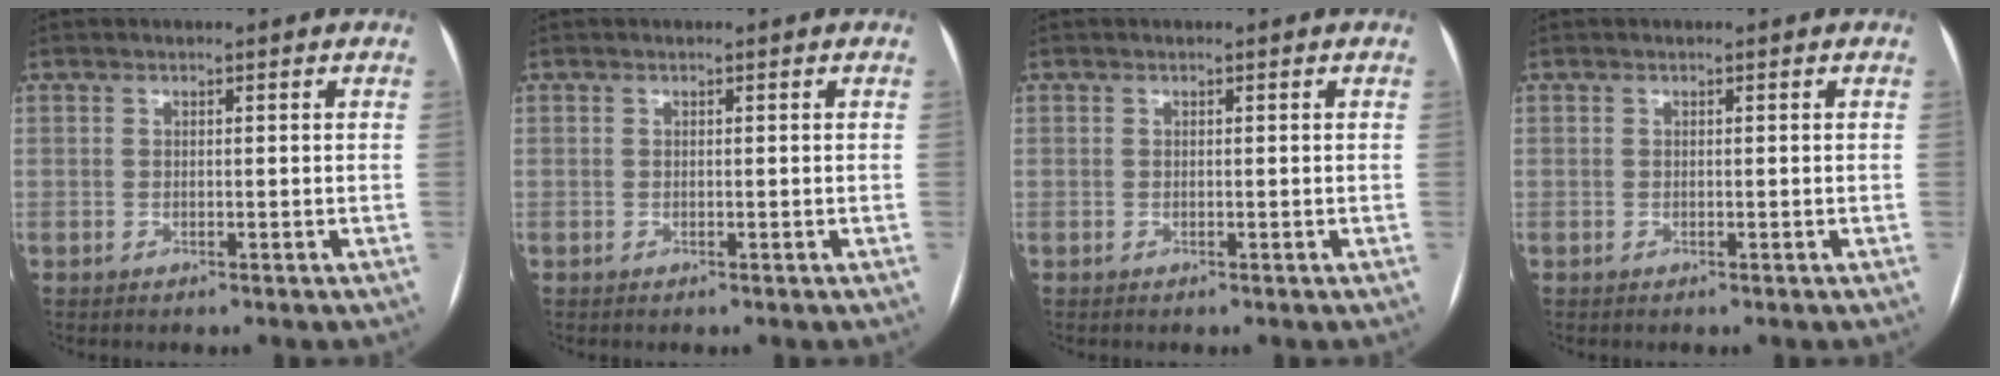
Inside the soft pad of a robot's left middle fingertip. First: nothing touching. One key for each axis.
{"total": 0.0}
{"total": 0.0}
{"total": 0.0}